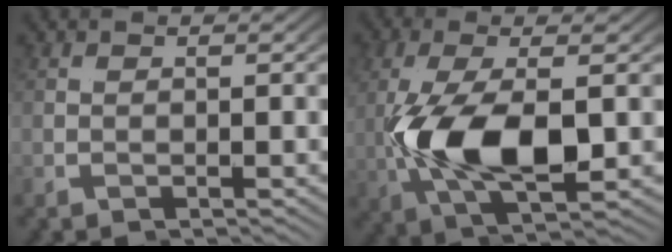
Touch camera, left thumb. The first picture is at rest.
{"total": 8.7, "force": [-1.8, 4.1, 7.5], "torque": [-0.177, -0.013, -0.034]}